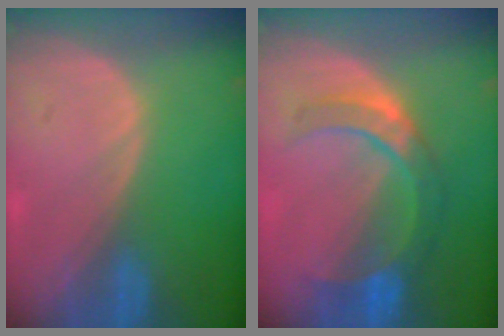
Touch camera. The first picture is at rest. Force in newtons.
{"total": 7.0, "press": 6.9, "slide": 1.0}